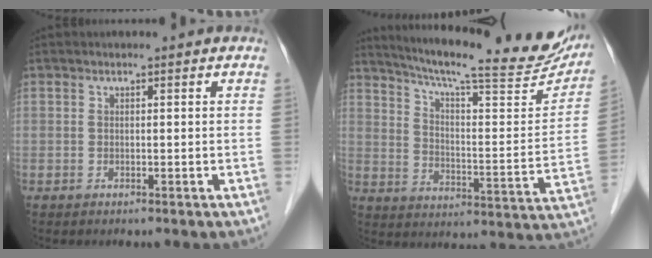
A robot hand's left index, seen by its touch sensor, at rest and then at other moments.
{"total": 25.4, "force": [22.1, 3.3, 12.1], "torque": [-0.187, -0.040, 0.289]}